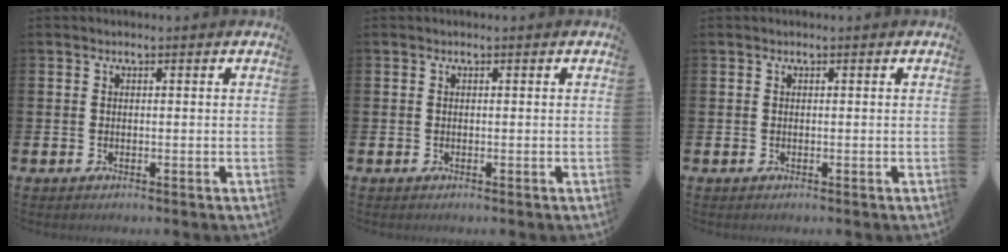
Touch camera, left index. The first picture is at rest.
{"total": 0.0}
{"total": 0.0}